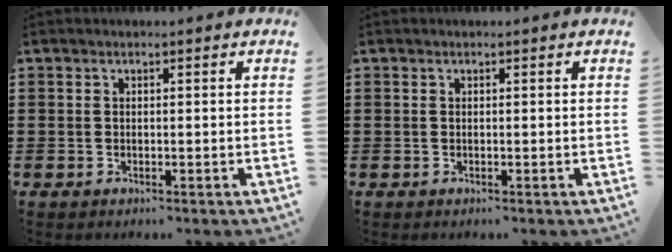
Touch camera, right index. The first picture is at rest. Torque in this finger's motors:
{"motor_torque": [2.14, 0.00, 0.04, -0.01]}